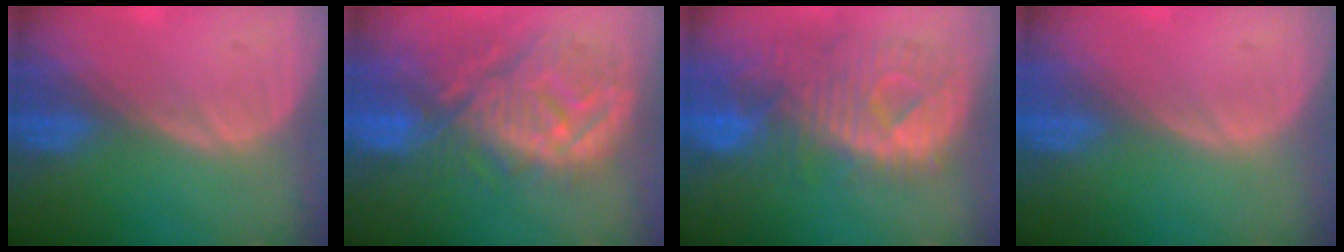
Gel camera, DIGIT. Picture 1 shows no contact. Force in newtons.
{"total": 12.2, "press": 11.0, "slide": 5.4}
{"total": 11.3, "press": 9.9, "slide": 5.4}
{"total": 0.0}